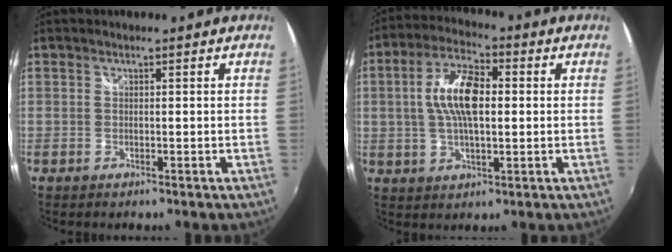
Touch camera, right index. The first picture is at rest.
{"total": 10.6, "force": [0.9, 4.5, 9.5], "torque": [-0.186, 0.015, 0.013]}